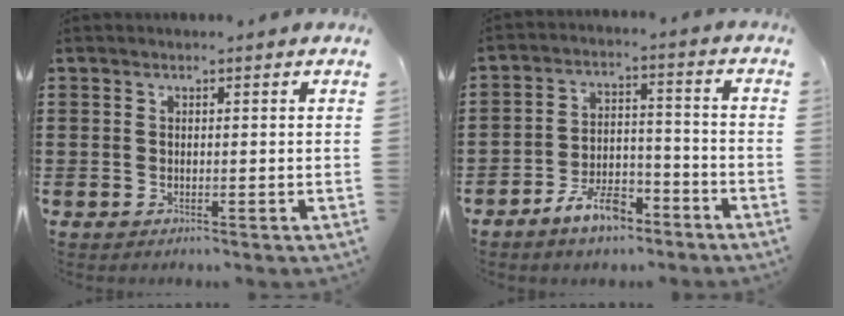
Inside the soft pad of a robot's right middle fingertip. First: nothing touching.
{"total": 7.7, "force": [-6.0, 2.9, 3.8], "torque": [-0.076, 0.014, -0.115]}